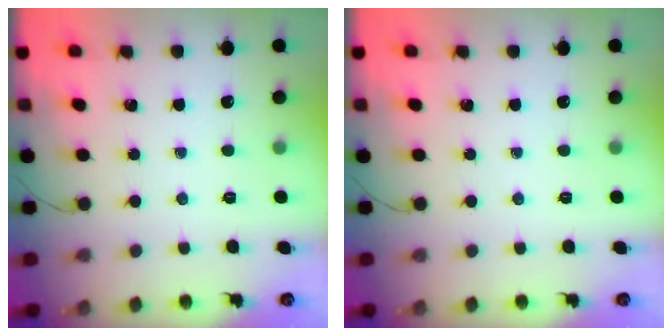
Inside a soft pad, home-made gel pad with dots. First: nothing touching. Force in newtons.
{"total": 0.0}